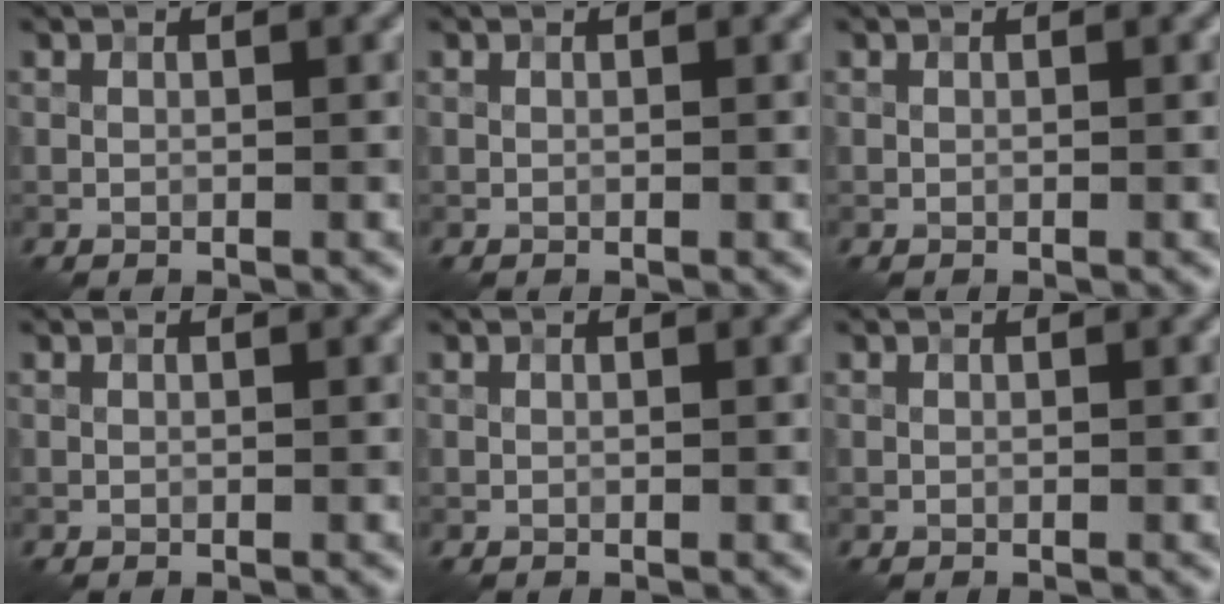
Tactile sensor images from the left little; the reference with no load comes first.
{"total": 0.0}
{"total": 0.0}
{"total": 0.0}
{"total": 0.0}
{"total": 0.0}